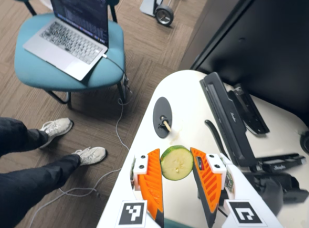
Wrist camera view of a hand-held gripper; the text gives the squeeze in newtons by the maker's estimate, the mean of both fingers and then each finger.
{"total": 9.0, "left": 9.0, "right": 9.1}